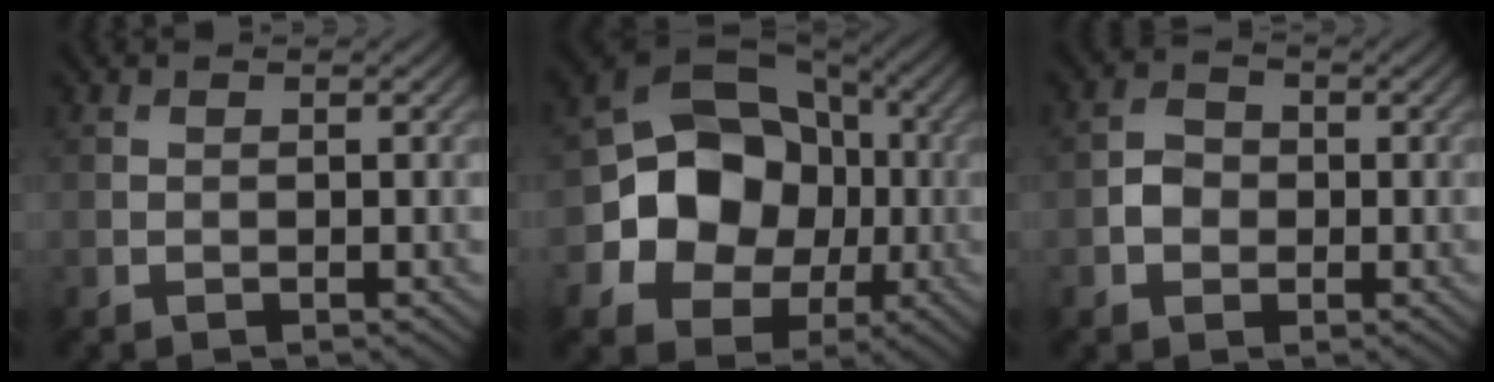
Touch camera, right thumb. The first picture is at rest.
{"total": 13.2, "force": [-1.4, 11.2, 7.0], "torque": [-0.132, -0.006, -0.045]}
{"total": 2.5, "force": [-0.6, 2.1, 1.2], "torque": [-0.025, 0.000, -0.017]}